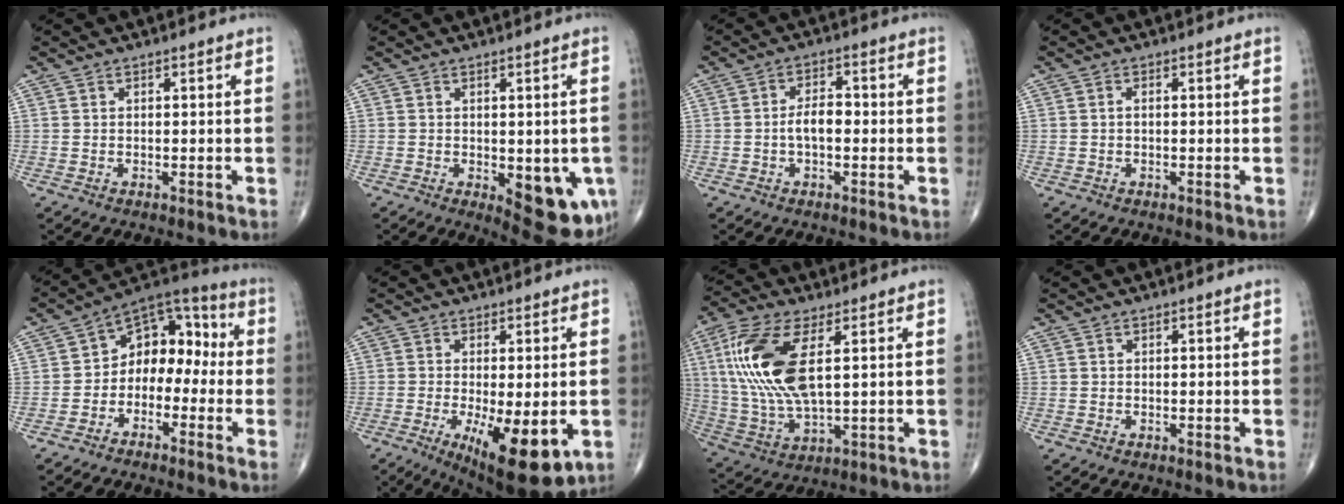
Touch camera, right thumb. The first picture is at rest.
{"total": 11.9, "force": [-3.2, 5.2, 10.1], "torque": [-0.096, -0.010, -0.024]}
{"total": 3.3, "force": [-0.6, 1.6, 2.9], "torque": [-0.049, 0.014, -0.013]}
{"total": 0.7, "force": [-0.1, 0.4, 0.6], "torque": [-0.014, 0.000, -0.003]}
{"total": 11.0, "force": [-2.1, 7.9, 7.3], "torque": [-0.067, 0.061, -0.055]}
{"total": 13.4, "force": [-3.8, 4.5, 12.1], "torque": [-0.181, -0.024, -0.044]}
{"total": 17.2, "force": [4.0, 7.1, 15.1], "torque": [-0.335, -0.010, 0.081]}
{"total": 0.0}